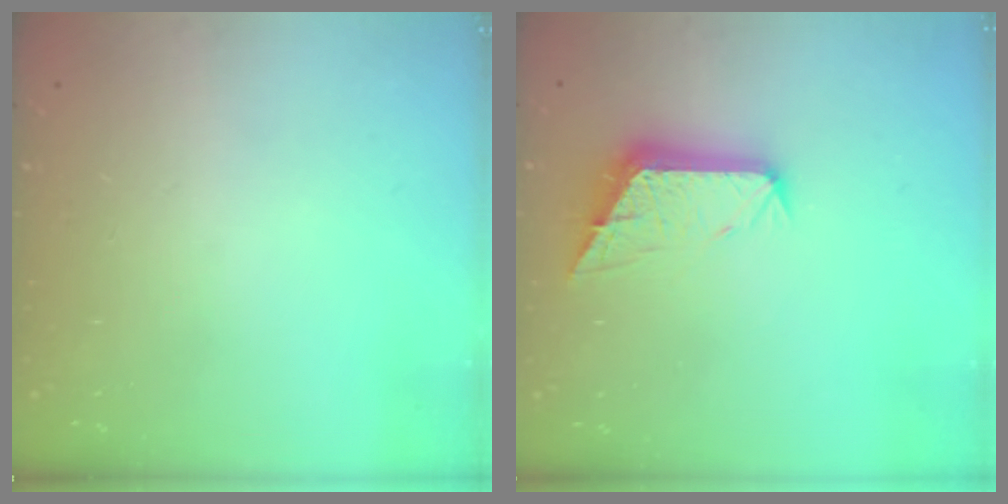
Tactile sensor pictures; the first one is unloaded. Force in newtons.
{"total": 10.8, "press": 10.8, "slide": 0.4}